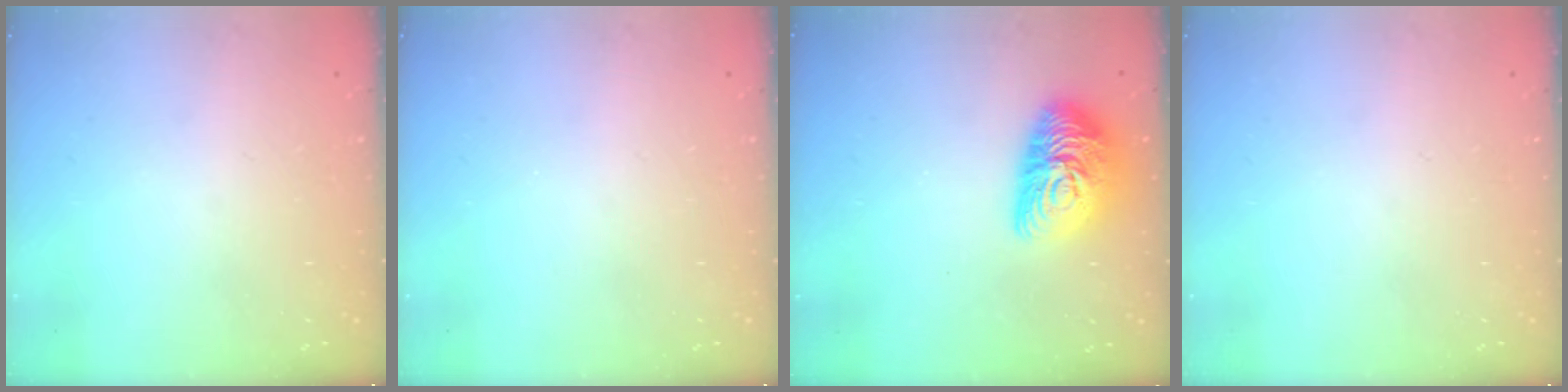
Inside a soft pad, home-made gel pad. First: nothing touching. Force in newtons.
{"total": 0.0}
{"total": 13.2, "press": 13.2, "slide": 1.0}
{"total": 0.0}